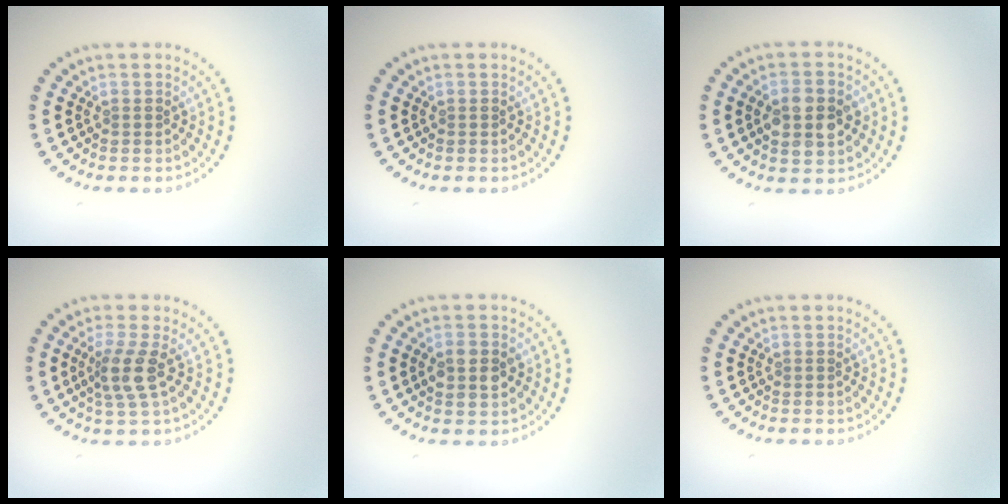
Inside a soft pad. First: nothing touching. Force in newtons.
{"total": 0.0}
{"total": 4.4, "press": 4.4, "slide": 0.1}
{"total": 2.9, "press": 2.3, "slide": 1.8}
{"total": 2.4, "press": 2.4, "slide": 0.3}
{"total": 0.0}